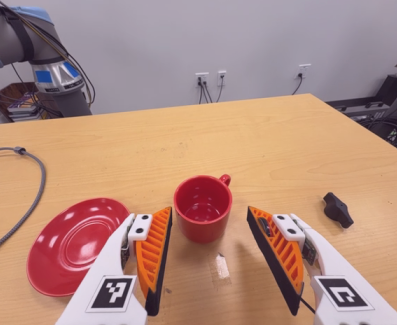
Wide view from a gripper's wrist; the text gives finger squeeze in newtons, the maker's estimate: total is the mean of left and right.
{"total": 0.0}